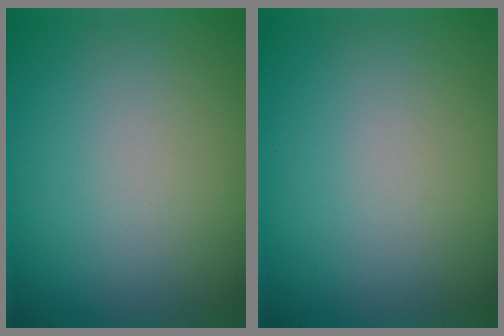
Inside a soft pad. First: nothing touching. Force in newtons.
{"total": 0.0}